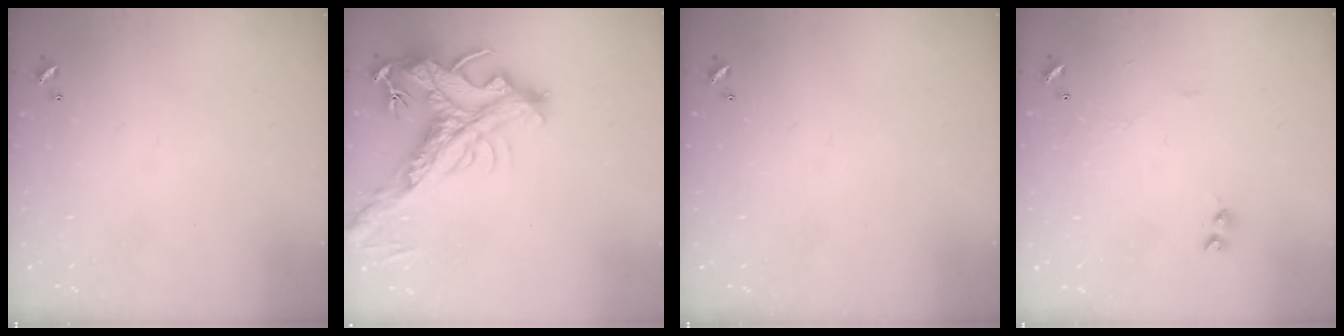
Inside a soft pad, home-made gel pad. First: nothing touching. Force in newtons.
{"total": 9.3, "press": 9.1, "slide": 2.0}
{"total": 0.0}
{"total": 2.1, "press": 2.1, "slide": 0.5}